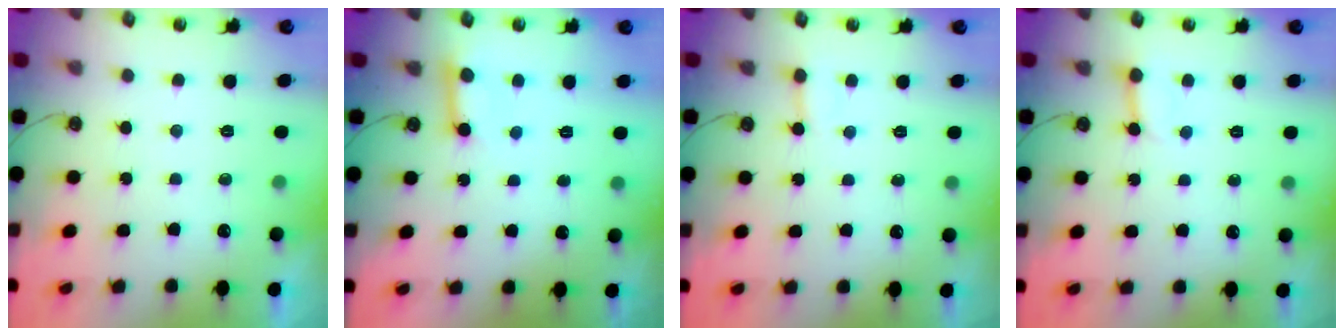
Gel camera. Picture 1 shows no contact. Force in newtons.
{"total": 6.8, "press": 6.7, "slide": 0.7}
{"total": 2.7, "press": 2.7, "slide": 0.5}
{"total": 2.5, "press": 2.5, "slide": 0.2}